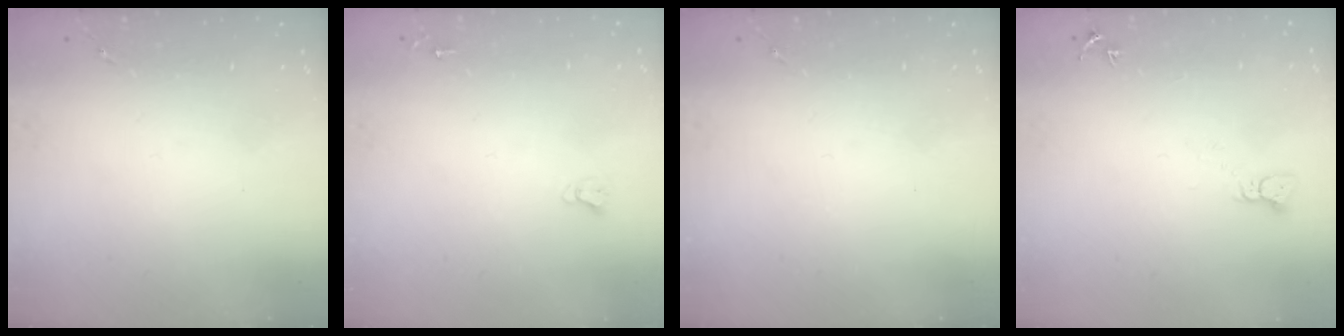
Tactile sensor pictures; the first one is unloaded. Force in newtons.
{"total": 2.7, "press": 2.7, "slide": 0.2}
{"total": 0.0}
{"total": 2.2, "press": 2.2, "slide": 0.2}